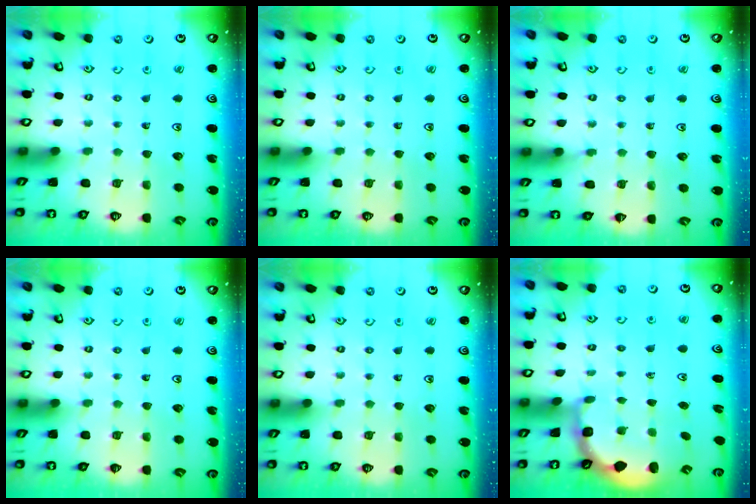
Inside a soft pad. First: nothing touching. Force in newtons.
{"total": 0.0}
{"total": 3.7, "press": 3.7, "slide": 0.5}
{"total": 0.0}
{"total": 0.0}
{"total": 2.6, "press": 1.8, "slide": 1.9}